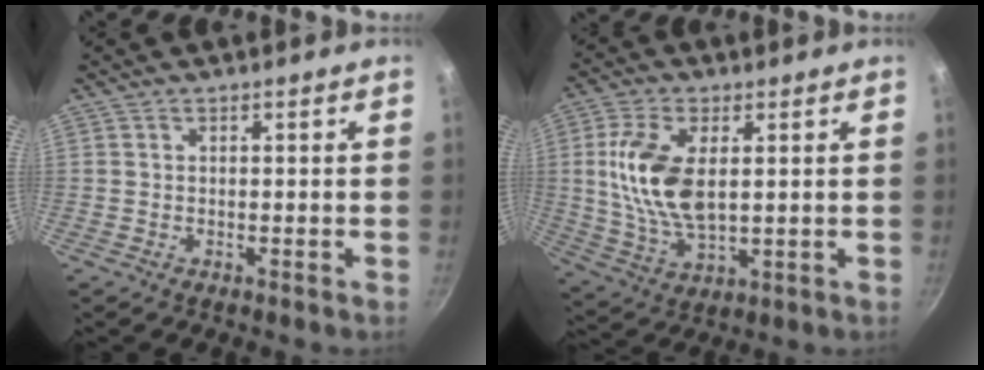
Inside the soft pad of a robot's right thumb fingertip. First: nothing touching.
{"total": 13.7, "force": [2.0, 7.0, 11.6], "torque": [-0.234, -0.011, 0.045]}